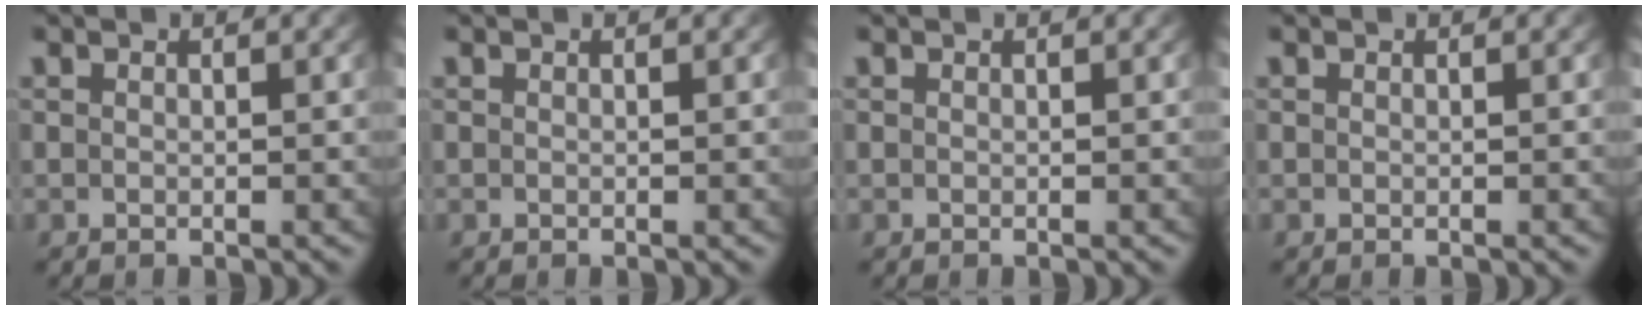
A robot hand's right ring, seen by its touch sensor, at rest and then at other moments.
{"total": 0.0}
{"total": 0.0}
{"total": 0.0}